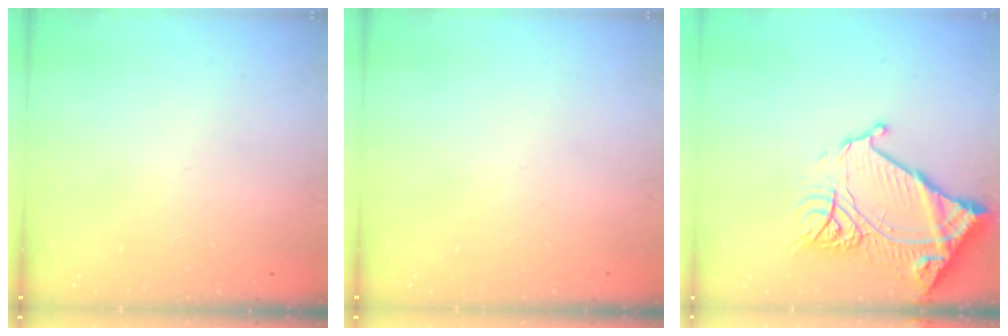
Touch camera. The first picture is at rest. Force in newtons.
{"total": 0.0}
{"total": 16.3, "press": 16.2, "slide": 1.7}